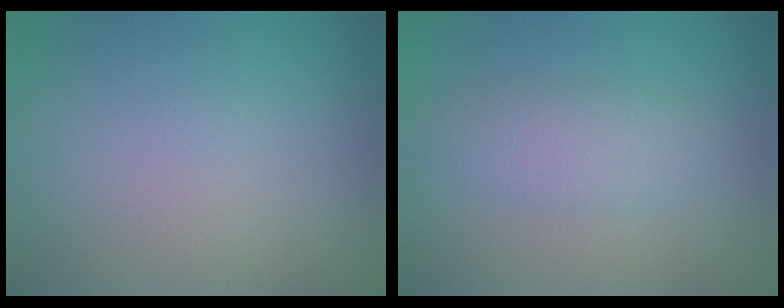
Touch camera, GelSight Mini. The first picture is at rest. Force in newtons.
{"total": 2.7, "press": 2.7, "slide": 0.1}